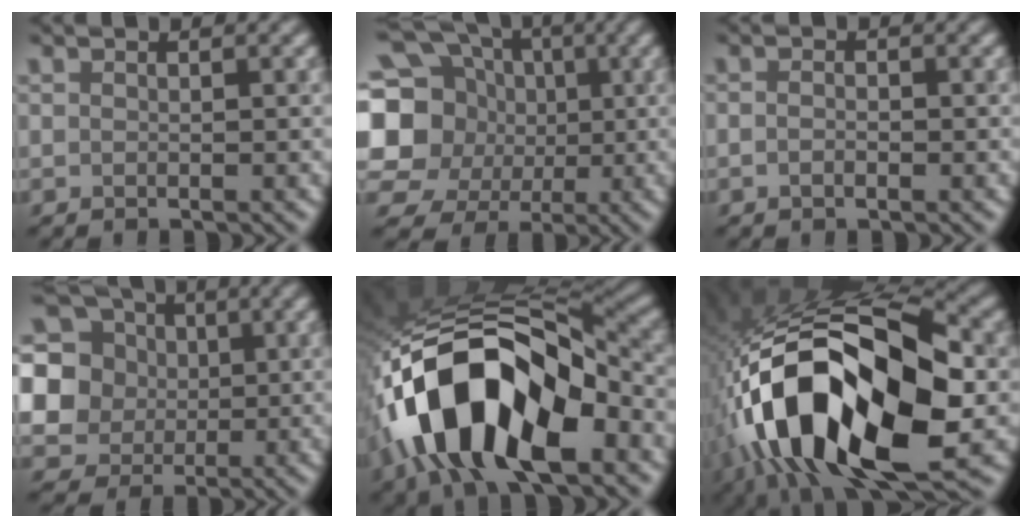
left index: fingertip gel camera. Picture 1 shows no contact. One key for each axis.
{"total": 16.9, "fx": 1.1, "fy": 15.3, "fz": 7.1, "tx": -0.183, "ty": 0.027, "tz": -0.021}
{"total": 1.0, "fx": -0.3, "fy": 0.4, "fz": 0.8, "tx": -0.019, "ty": 0.002, "tz": -0.009}
{"total": 12.2, "fx": 2.5, "fy": 11.0, "fz": 4.6, "tx": -0.145, "ty": 0.031, "tz": 0.039}
{"total": 15.8, "fx": -4.6, "fy": 7.9, "fz": 12.8, "tx": -0.218, "ty": 0.016, "tz": -0.088}
{"total": 19.8, "fx": -4.0, "fy": 9.0, "fz": 17.2, "tx": -0.329, "ty": 0.015, "tz": -0.071}